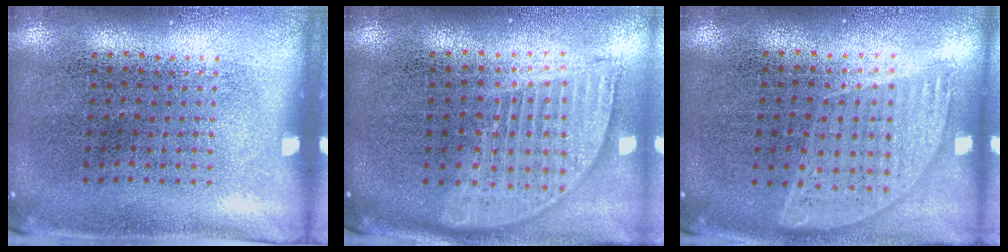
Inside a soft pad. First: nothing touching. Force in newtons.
{"total": 1.8, "press": 1.5, "slide": 0.9}
{"total": 0.9, "press": 0.8, "slide": 0.4}